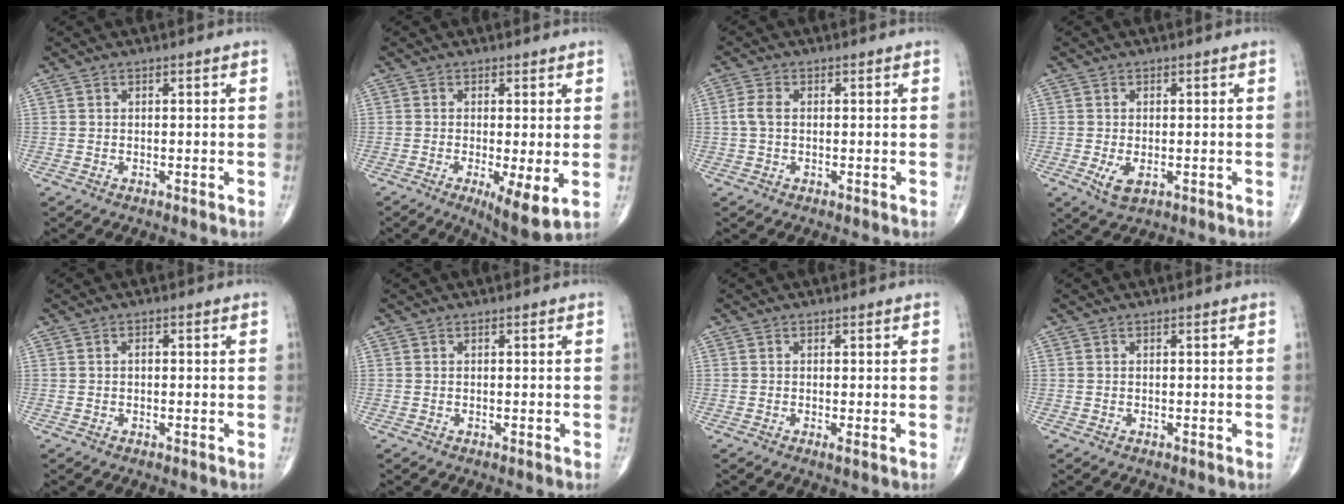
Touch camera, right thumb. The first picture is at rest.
{"total": 7.8, "force": [-1.8, 1.9, 7.3], "torque": [-0.119, -0.025, -0.029]}
{"total": 2.8, "force": [0.1, 1.7, 2.2], "torque": [-0.055, 0.006, -0.003]}
{"total": 3.5, "force": [-0.9, 1.8, 2.9], "torque": [-0.056, -0.009, -0.013]}
{"total": 0.9, "force": [0.0, 0.6, 0.7], "torque": [-0.009, 0.003, -0.002]}
{"total": 0.0}
{"total": 0.9, "force": [-0.1, 0.1, 0.9], "torque": [-0.018, -0.005, -0.005]}
{"total": 0.0}